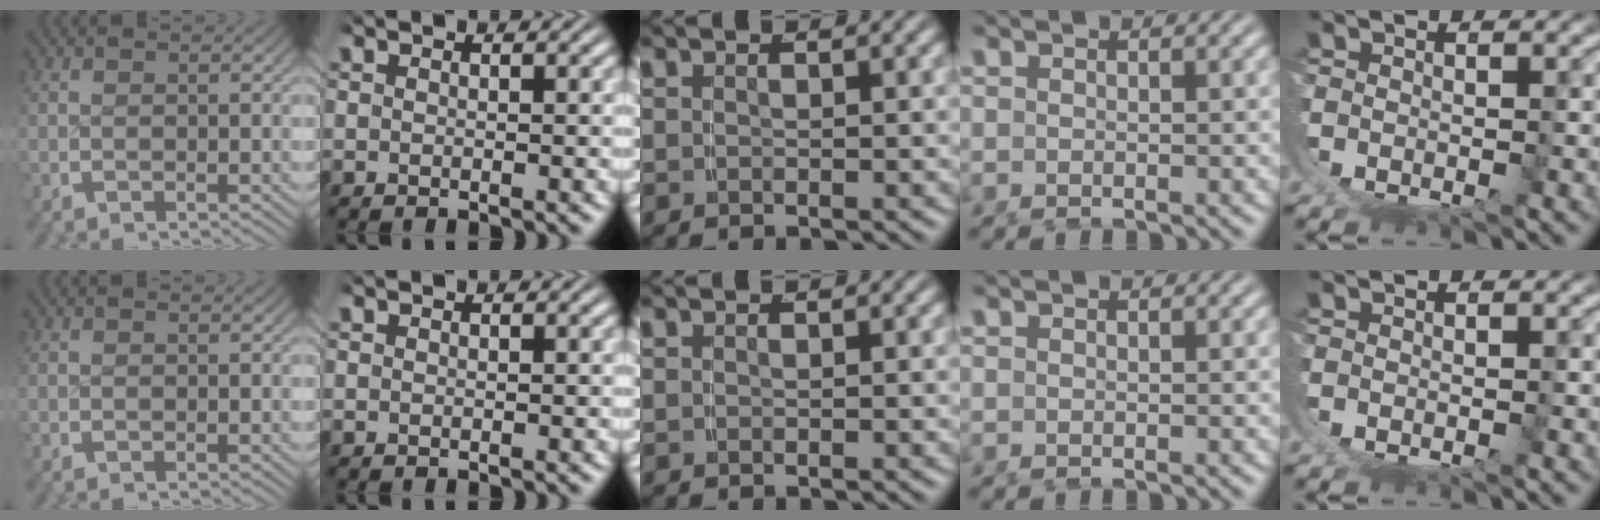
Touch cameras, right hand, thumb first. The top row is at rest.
{}